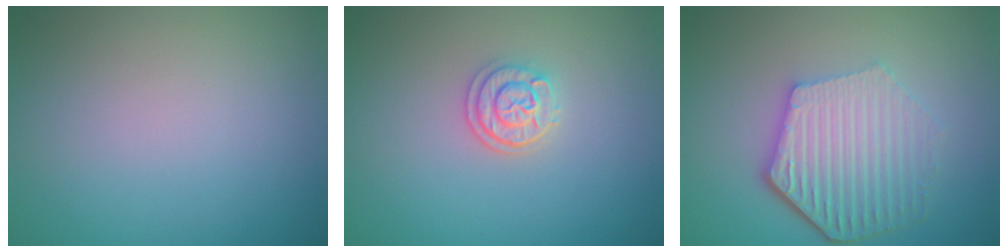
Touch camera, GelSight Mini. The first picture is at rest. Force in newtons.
{"total": 2.2, "press": 2.1, "slide": 0.9}
{"total": 6.0, "press": 4.5, "slide": 3.9}